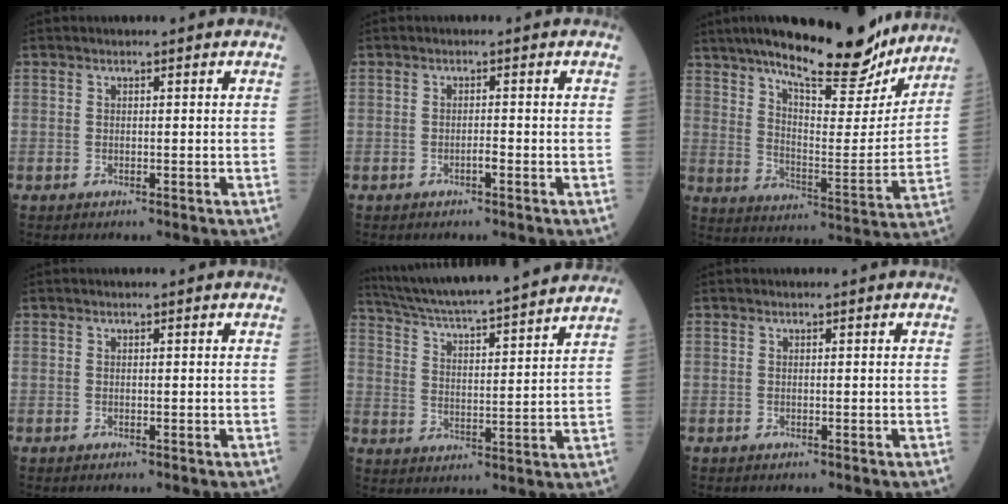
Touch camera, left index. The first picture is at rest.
{"total": 1.2, "force": [-1.0, 0.1, 0.7], "torque": [-0.014, -0.004, -0.018]}
{"total": 22.7, "force": [18.3, 4.8, 12.6], "torque": [-0.198, -0.010, 0.264]}
{"total": 0.0}
{"total": 20.9, "force": [18.9, 0.0, 8.9], "torque": [-0.157, -0.002, 0.279]}
{"total": 0.0}